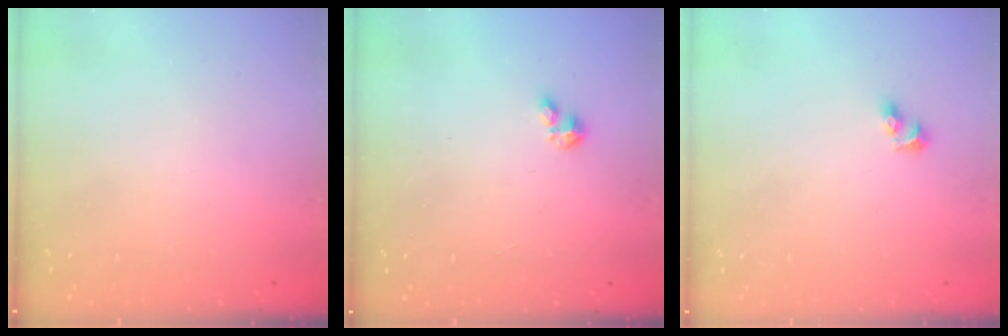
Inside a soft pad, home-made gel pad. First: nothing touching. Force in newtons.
{"total": 0.7, "press": 0.6, "slide": 0.2}
{"total": 3.5, "press": 3.0, "slide": 1.8}